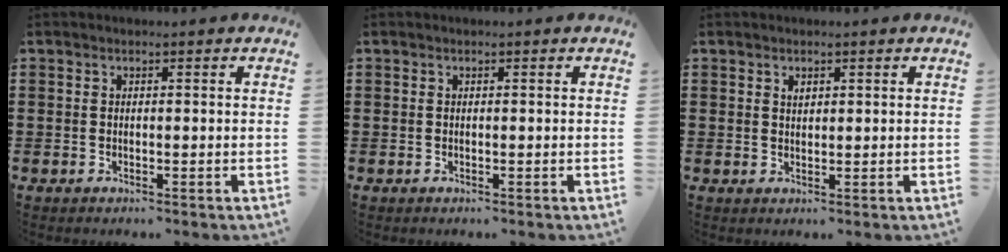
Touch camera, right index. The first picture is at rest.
{"total": 0.0}
{"total": 1.0, "force": [0.6, 0.6, 0.5], "torque": [-0.012, 0.003, 0.012]}